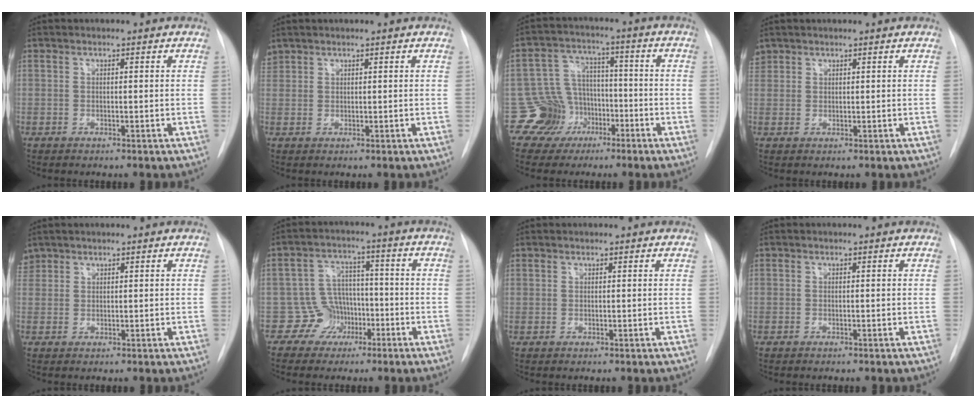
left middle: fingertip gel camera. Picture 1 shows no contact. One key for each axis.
{"total": 1.8, "fx": 1.5, "fy": 1.0, "fz": 0.1, "tx": -0.005, "ty": 0.014, "tz": 0.033}
{"total": 8.3, "fx": -4.0, "fy": 7.2, "fz": 0.1, "tx": 0.005, "ty": 0.032, "tz": -0.065}
{"total": 2.2, "fx": 1.6, "fy": 1.5, "fz": 0.1, "tx": -0.005, "ty": 0.014, "tz": 0.032}
{"total": 2.5, "fx": 2.0, "fy": 1.5, "fz": 0.0, "tx": -0.001, "ty": 0.014, "tz": 0.041}
{"total": 5.7, "fx": -2.7, "fy": 5.0, "fz": -0.4, "tx": 0.022, "ty": 0.020, "tz": -0.043}
{"total": 0.5, "fx": 0.4, "fy": 0.3, "fz": 0.0, "tx": -0.001, "ty": -0.002, "tz": 0.005}
{"total": 0.0}